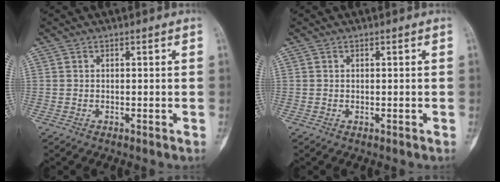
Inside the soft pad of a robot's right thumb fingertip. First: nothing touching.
{"total": 0.0}